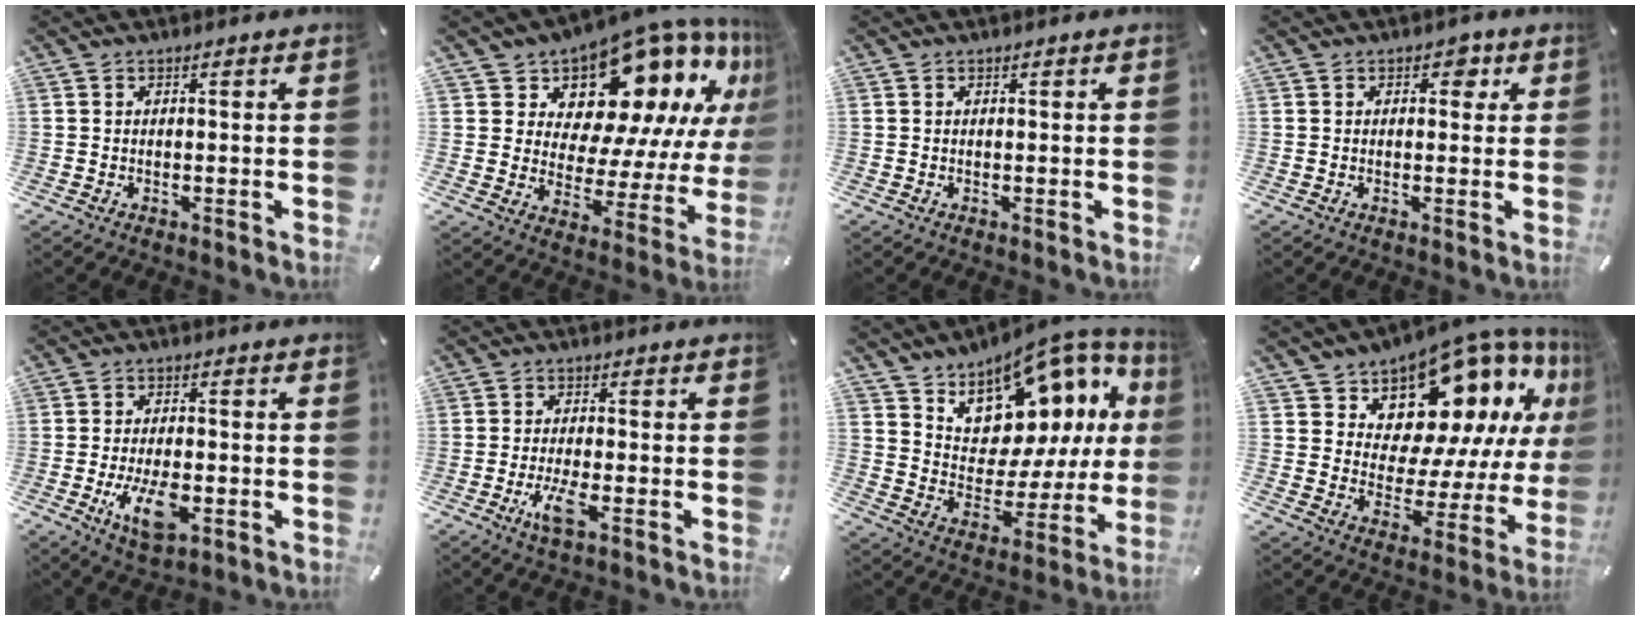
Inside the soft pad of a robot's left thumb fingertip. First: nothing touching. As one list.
[{"total": 17.7, "force": [12.3, 9.6, 8.4], "torque": [-0.106, -0.122, 0.210]}, {"total": 0.0}, {"total": 2.8, "force": [0.8, 2.1, 1.7], "torque": [-0.004, -0.004, 0.003]}, {"total": 9.0, "force": [-2.9, 4.4, 7.3], "torque": [-0.153, -0.005, -0.052]}, {"total": 6.1, "force": [-2.5, 1.7, 5.3], "torque": [-0.117, -0.012, -0.045]}, {"total": 13.8, "force": [10.5, 7.7, 4.5], "torque": [-0.059, -0.113, 0.183]}, {"total": 16.1, "force": [11.3, 9.3, 6.9], "torque": [-0.092, -0.113, 0.193]}]